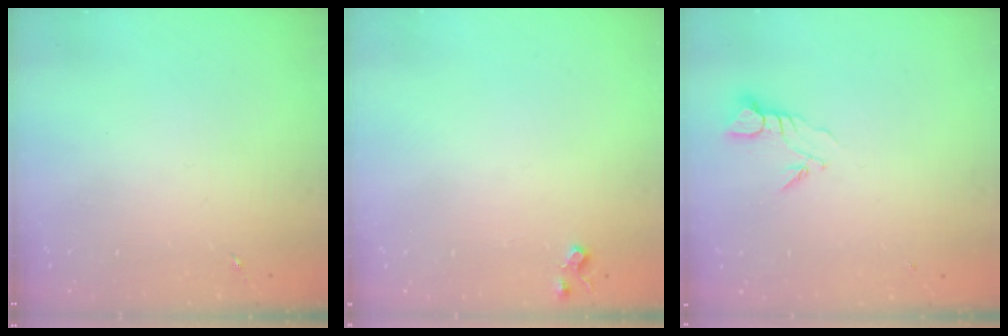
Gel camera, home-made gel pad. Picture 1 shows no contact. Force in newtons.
{"total": 5.2, "press": 5.1, "slide": 0.8}
{"total": 3.8, "press": 3.8, "slide": 0.1}